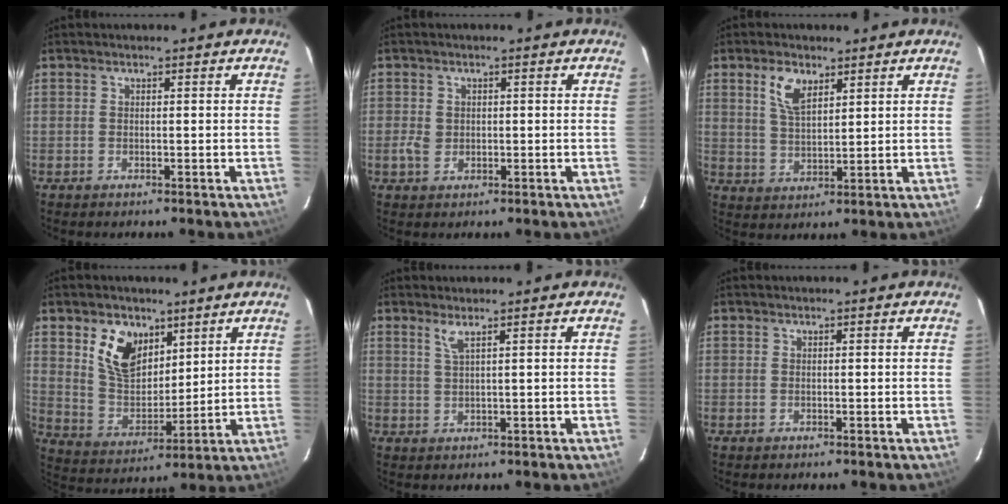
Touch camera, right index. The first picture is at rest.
{"total": 2.6, "force": [-0.3, 2.2, 1.3], "torque": [-0.026, 0.003, -0.003]}
{"total": 6.0, "force": [3.3, 2.9, 4.1], "torque": [-0.080, 0.007, 0.065]}
{"total": 11.0, "force": [5.8, 7.1, 6.1], "torque": [-0.118, 0.011, 0.119]}
{"total": 1.9, "force": [1.2, -0.2, 1.4], "torque": [-0.030, -0.002, 0.025]}
{"total": 0.0}